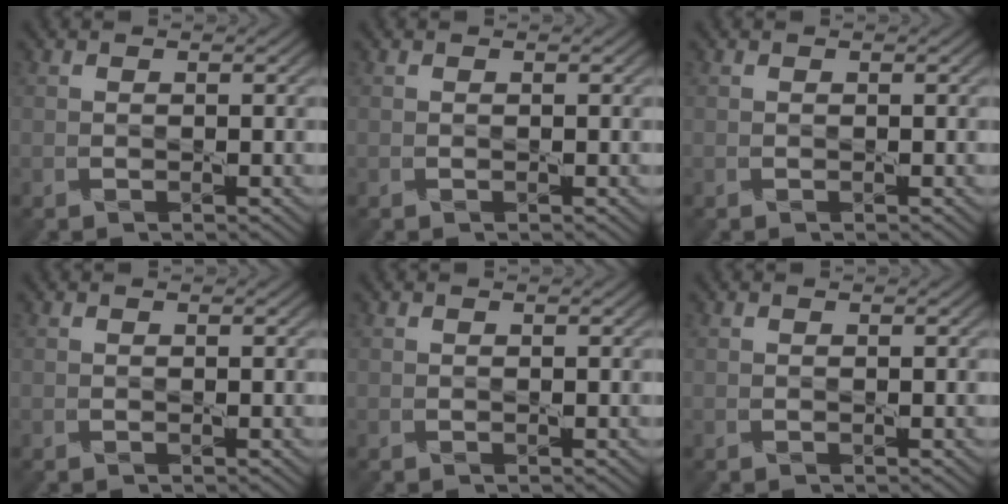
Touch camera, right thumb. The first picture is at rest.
{"total": 0.0}
{"total": 0.0}
{"total": 0.0}
{"total": 0.0}
{"total": 0.0}